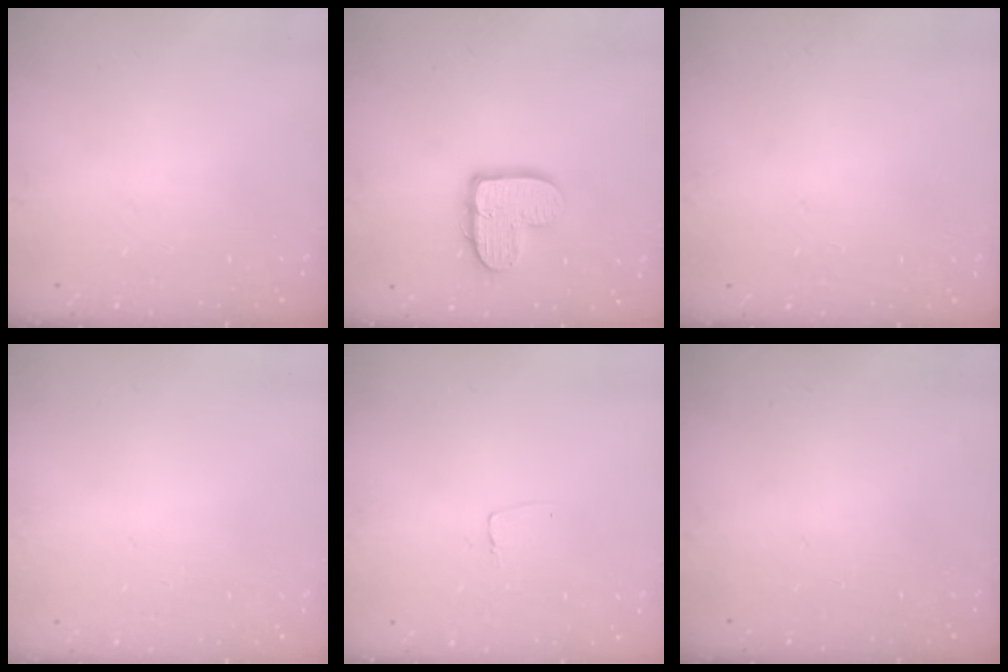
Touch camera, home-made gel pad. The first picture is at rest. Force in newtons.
{"total": 10.8, "press": 10.7, "slide": 0.9}
{"total": 0.0}
{"total": 0.8, "press": 0.4, "slide": 0.7}
{"total": 3.5, "press": 3.5, "slide": 0.2}
{"total": 0.0}